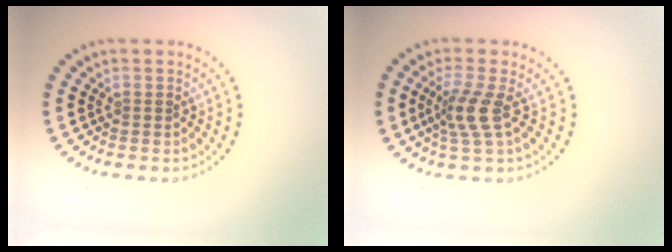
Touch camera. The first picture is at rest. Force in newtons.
{"total": 2.9, "press": 2.2, "slide": 2.0}